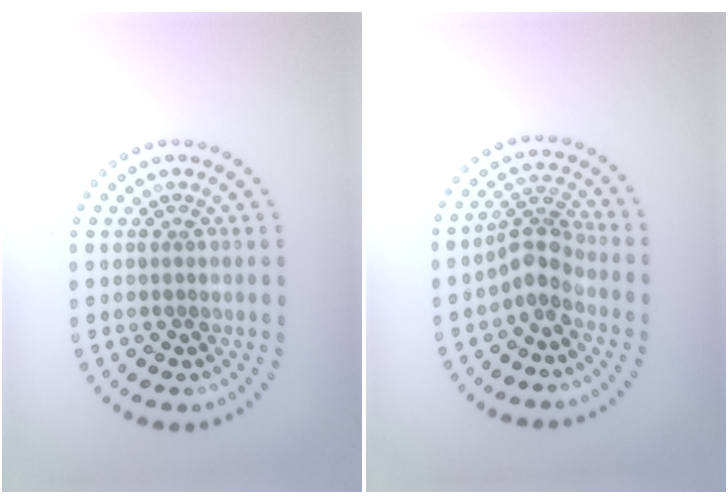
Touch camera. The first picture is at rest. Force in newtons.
{"total": 2.9, "press": 2.3, "slide": 1.8}